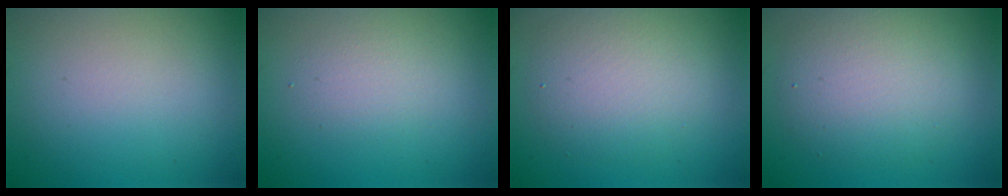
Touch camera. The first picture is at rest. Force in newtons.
{"total": 1.8, "press": 1.8, "slide": 0.1}
{"total": 4.5, "press": 4.5, "slide": 0.5}
{"total": 5.2, "press": 5.2, "slide": 0.5}